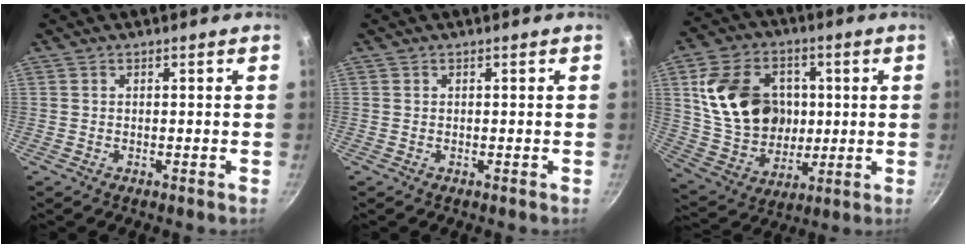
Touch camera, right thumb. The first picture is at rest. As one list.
[{"total": 0.0}, {"total": 19.5, "force": [3.2, 15.2, 11.8], "torque": [-0.183, 0.002, 0.069]}]